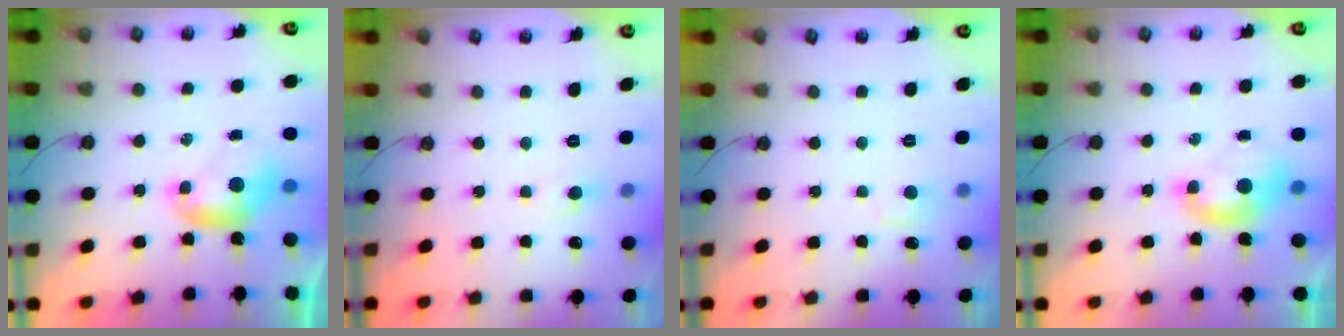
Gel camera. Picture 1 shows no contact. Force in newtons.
{"total": 0.0}
{"total": 1.0, "press": 0.5, "slide": 0.8}
{"total": 1.5, "press": 1.4, "slide": 0.6}